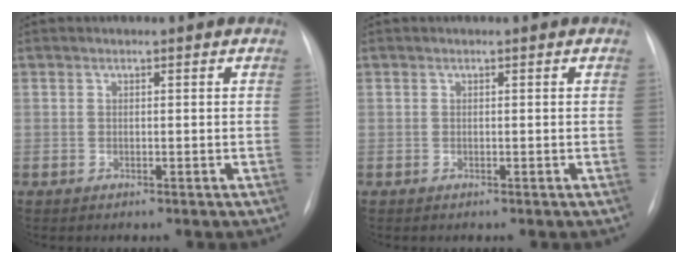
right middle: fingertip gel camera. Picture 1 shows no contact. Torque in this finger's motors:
{"motor_torque": [0.24, -0.19, 0.02, 0.01]}